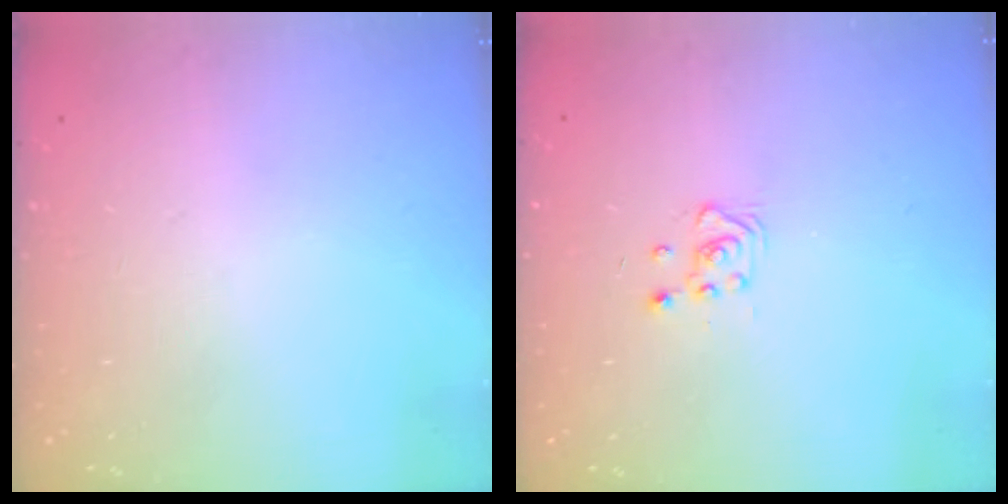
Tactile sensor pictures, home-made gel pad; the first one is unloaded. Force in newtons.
{"total": 3.8, "press": 3.7, "slide": 0.6}